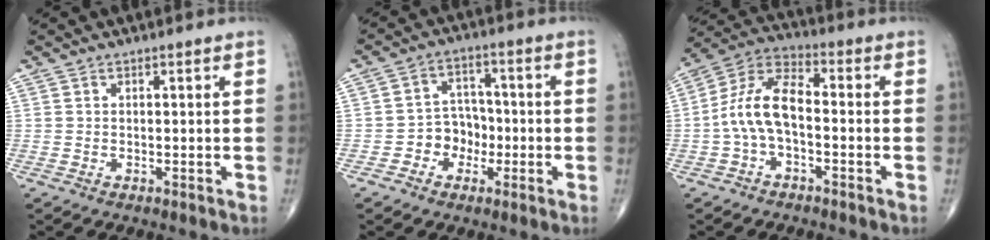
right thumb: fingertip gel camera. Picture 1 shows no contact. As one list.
[{"total": 6.4, "force": [-2.1, 5.4, 2.7], "torque": [-0.008, 0.030, -0.044]}, {"total": 10.3, "force": [-1.7, 5.2, 8.8], "torque": [-0.174, 0.040, -0.042]}]